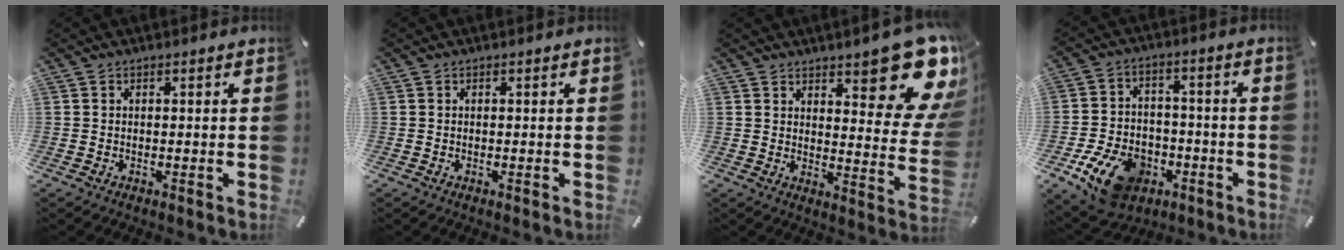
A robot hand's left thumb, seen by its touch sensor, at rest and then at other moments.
{"total": 0.0}
{"total": 17.6, "force": [11.2, 6.6, 11.9], "torque": [-0.128, -0.099, 0.184]}
{"total": 13.8, "force": [-7.0, 9.3, 7.4], "torque": [-0.127, 0.046, -0.118]}